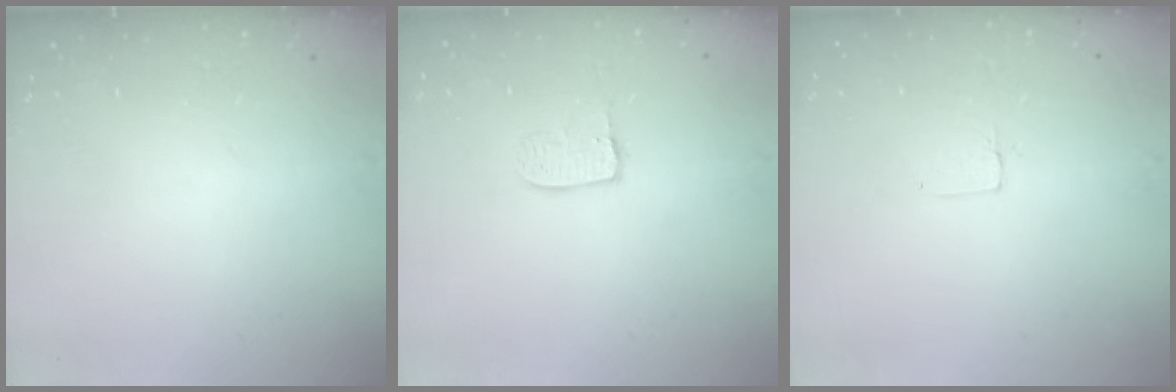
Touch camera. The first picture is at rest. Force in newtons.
{"total": 6.3, "press": 6.3, "slide": 0.3}
{"total": 2.0, "press": 2.0, "slide": 0.0}